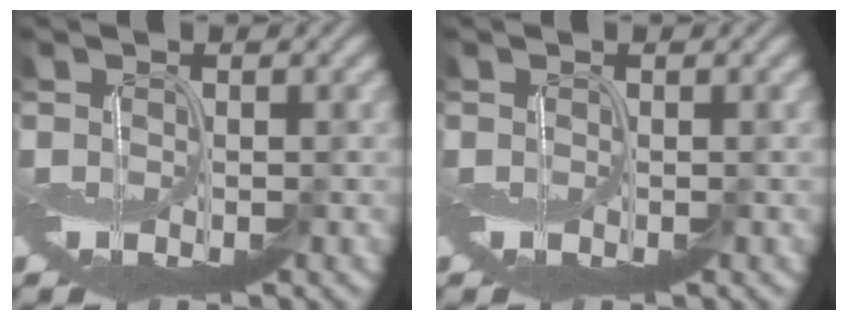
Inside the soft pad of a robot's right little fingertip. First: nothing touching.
{"total": 0.0}